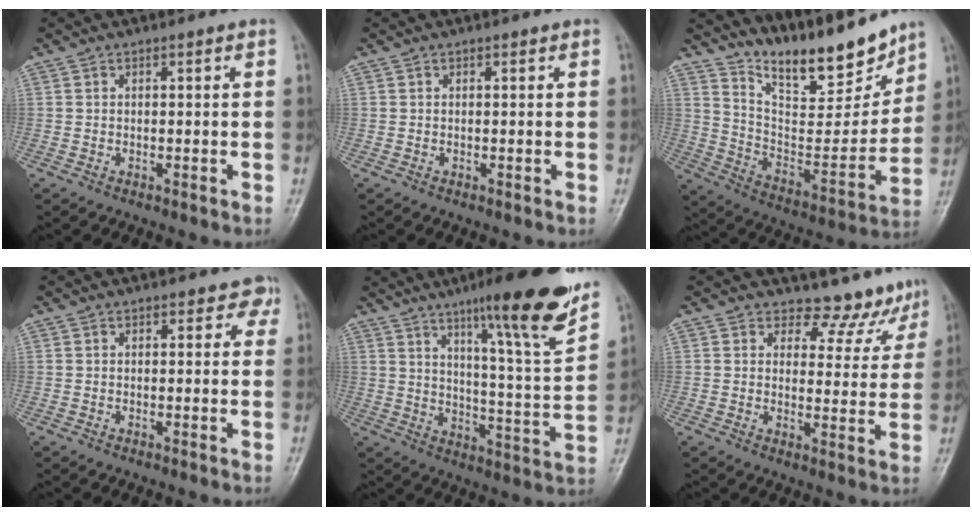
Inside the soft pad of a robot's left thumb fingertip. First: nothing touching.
{"total": 0.0}
{"total": 18.3, "force": [15.2, 4.9, 8.9], "torque": [-0.099, -0.100, 0.261]}
{"total": 2.2, "force": [1.4, 1.5, 0.7], "torque": [0.020, -0.004, 0.006]}
{"total": 22.6, "force": [14.9, 2.6, 16.8], "torque": [-0.222, -0.067, 0.226]}
{"total": 8.0, "force": [7.3, 3.3, -0.5], "torque": [0.042, -0.062, 0.079]}